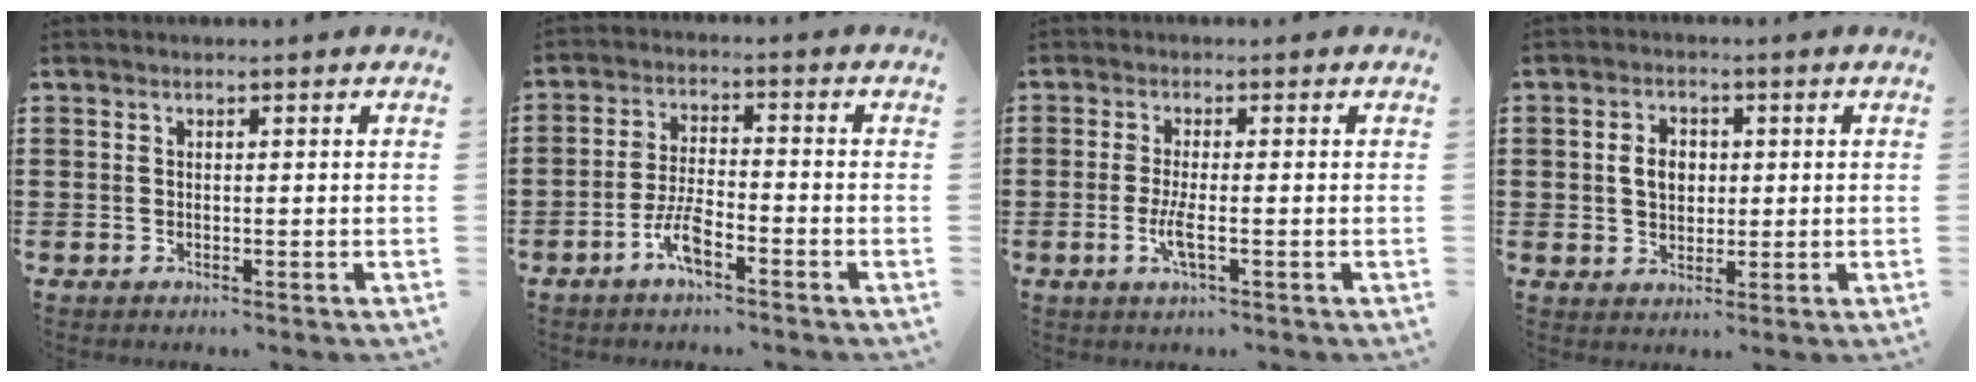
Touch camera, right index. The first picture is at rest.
{"total": 5.5, "force": [-3.5, 1.4, 4.1], "torque": [-0.101, -0.002, -0.071]}
{"total": 3.4, "force": [-1.1, 0.4, 3.2], "torque": [-0.076, -0.010, -0.027]}
{"total": 3.9, "force": [0.2, 2.8, 2.7], "torque": [-0.052, 0.008, -0.001]}